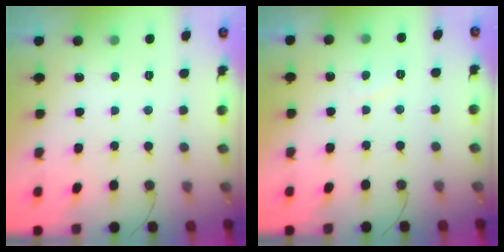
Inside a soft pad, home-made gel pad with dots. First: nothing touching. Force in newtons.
{"total": 1.3, "press": 1.2, "slide": 0.6}